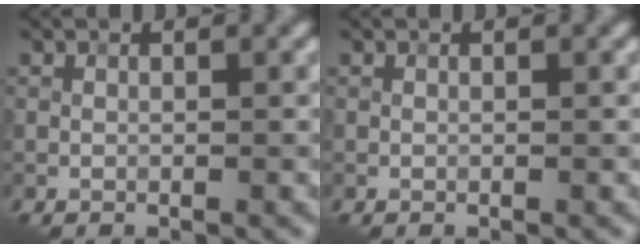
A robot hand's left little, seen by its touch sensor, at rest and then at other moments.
{"total": 0.0}